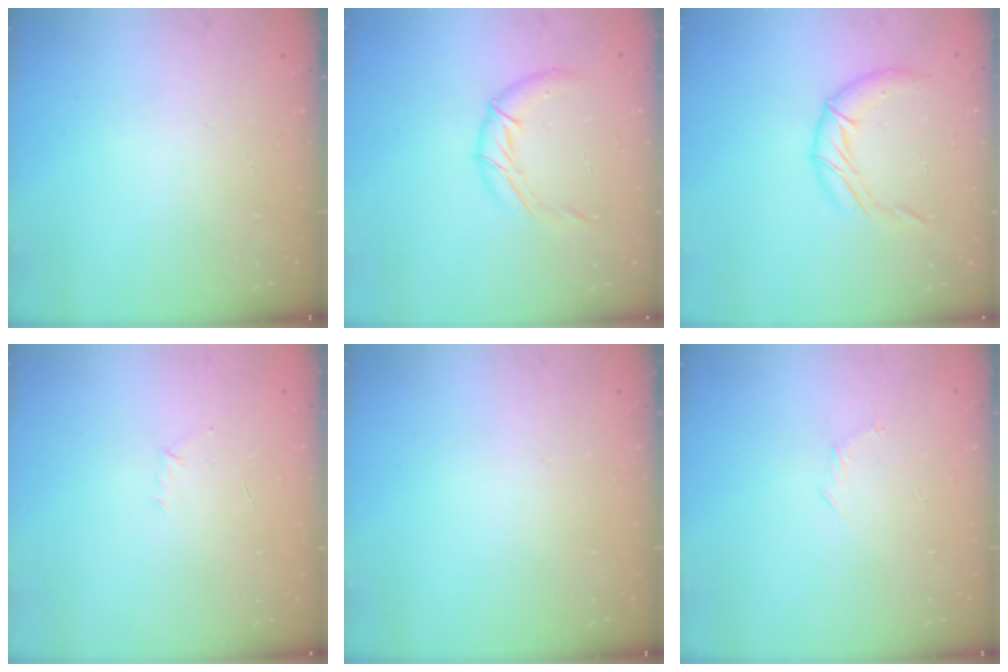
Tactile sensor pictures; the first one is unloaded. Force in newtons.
{"total": 9.5, "press": 9.4, "slide": 1.1}
{"total": 10.8, "press": 10.7, "slide": 1.3}
{"total": 2.9, "press": 2.8, "slide": 0.7}
{"total": 0.0}
{"total": 4.1, "press": 3.9, "slide": 1.2}